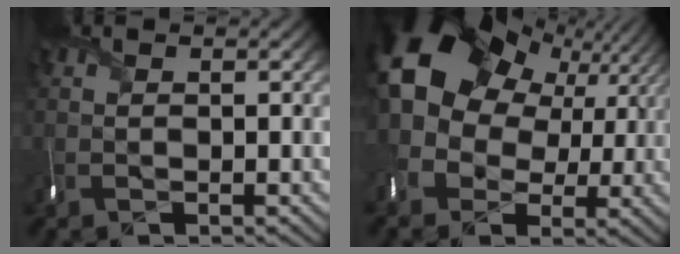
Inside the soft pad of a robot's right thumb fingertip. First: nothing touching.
{"total": 17.1, "force": [4.6, 13.4, 9.6], "torque": [-0.219, 0.022, 0.070]}